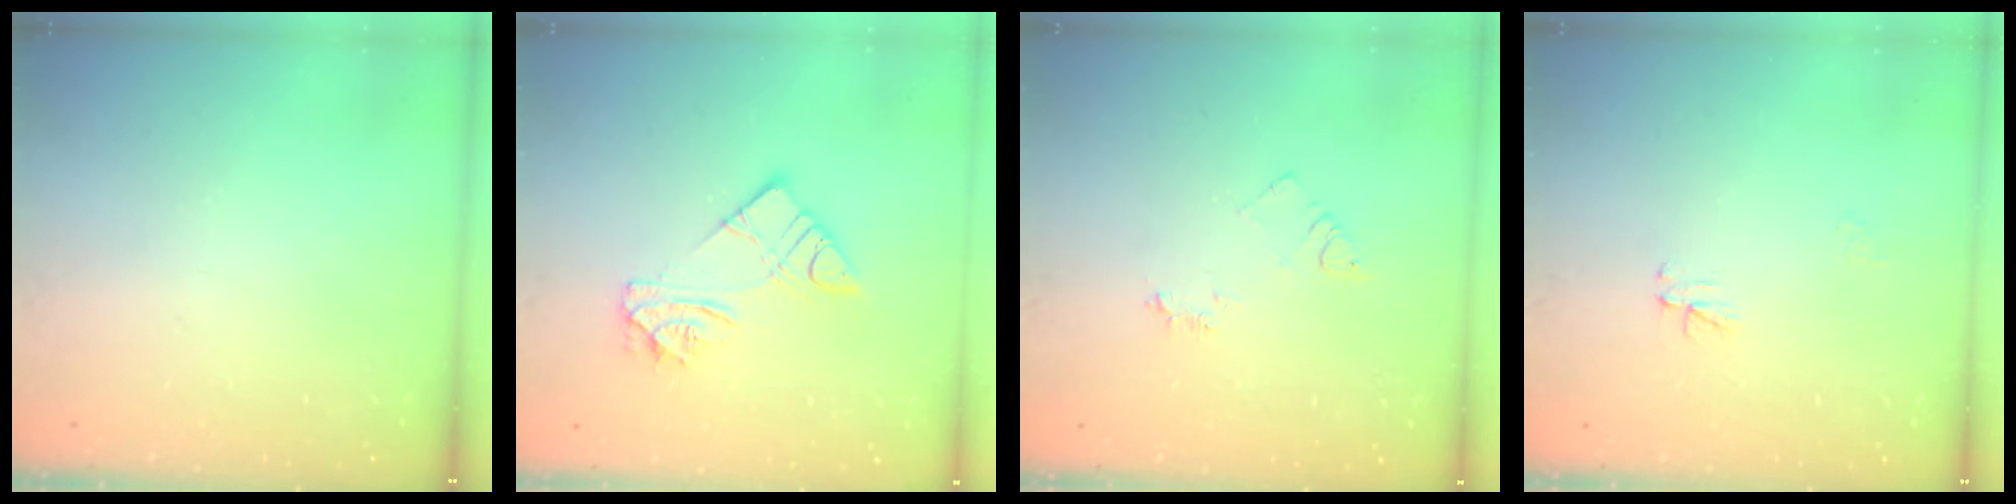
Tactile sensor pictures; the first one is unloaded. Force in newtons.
{"total": 10.9, "press": 10.8, "slide": 0.9}
{"total": 3.9, "press": 3.8, "slide": 0.4}
{"total": 3.0, "press": 3.0, "slide": 0.4}